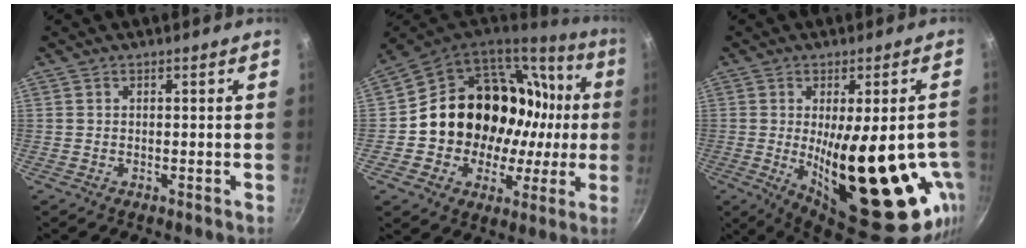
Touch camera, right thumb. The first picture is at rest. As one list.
[{"total": 26.2, "force": [1.8, 20.8, 15.8], "torque": [-0.221, 0.047, 0.050]}, {"total": 25.0, "force": [-4.6, 9.2, 22.7], "torque": [-0.300, -0.025, -0.039]}]